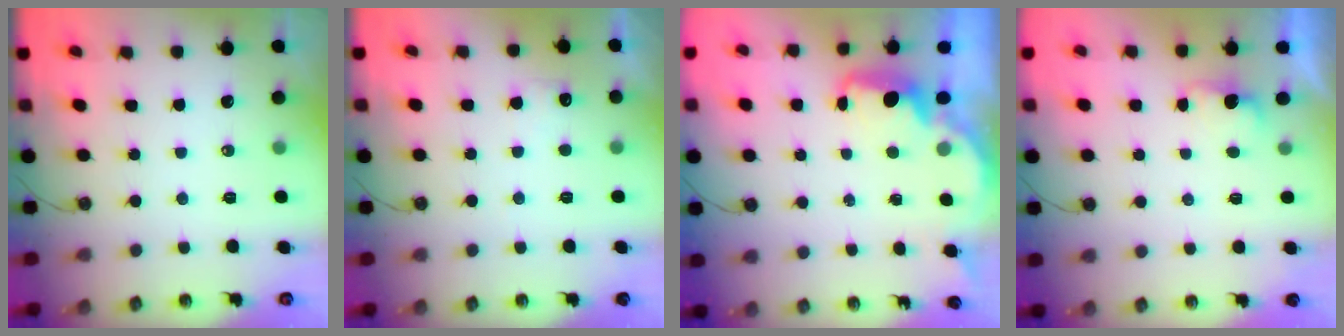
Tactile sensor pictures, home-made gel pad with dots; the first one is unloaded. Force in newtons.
{"total": 5.6, "press": 5.5, "slide": 1.3}
{"total": 2.2, "press": 2.1, "slide": 0.8}
{"total": 2.0, "press": 1.7, "slide": 0.9}